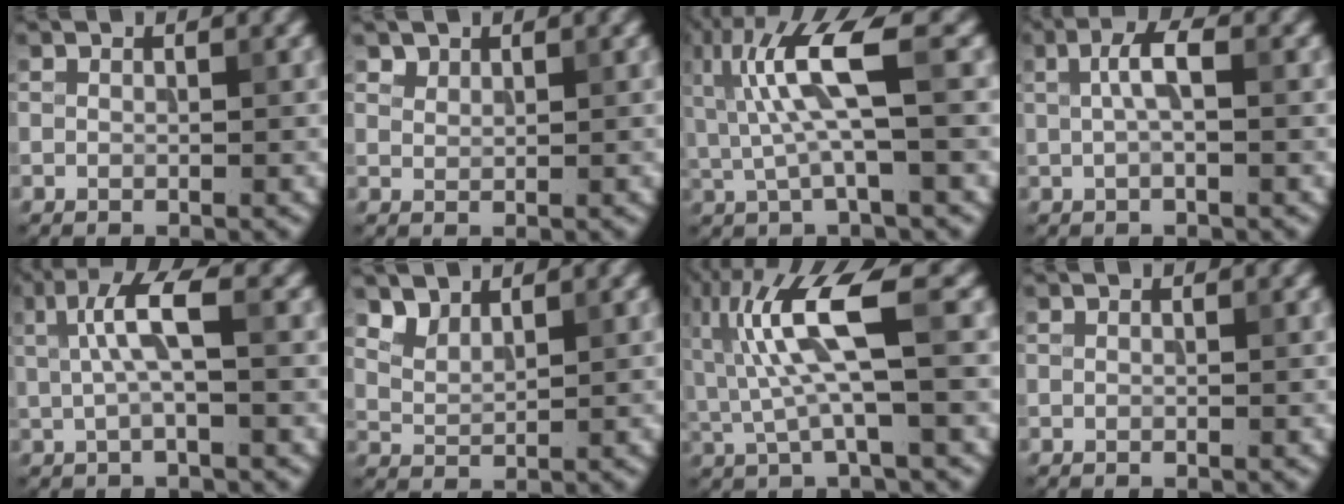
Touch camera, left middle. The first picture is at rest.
{"total": 1.1, "force": [1.0, 0.5, 0.1], "torque": [-0.003, -0.002, 0.025]}
{"total": 6.7, "force": [1.3, 1.1, 6.5], "torque": [-0.140, 0.002, 0.028]}
{"total": 2.5, "force": [0.3, 0.6, 2.4], "torque": [-0.045, 0.008, 0.004]}
{"total": 4.1, "force": [0.7, 0.9, 3.9], "torque": [-0.075, 0.006, 0.011]}
{"total": 2.4, "force": [2.1, 1.0, 0.8], "torque": [-0.024, -0.004, 0.054]}
{"total": 7.4, "force": [1.1, 1.3, 7.2], "torque": [-0.156, 0.008, 0.023]}
{"total": 0.0}